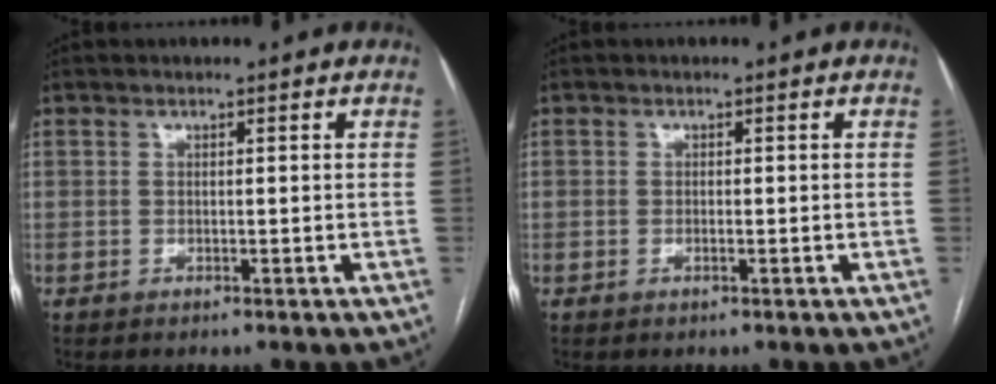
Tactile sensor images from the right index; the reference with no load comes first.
{"total": 0.6, "force": [-0.2, 0.2, 0.5], "torque": [-0.010, 0.000, -0.004]}